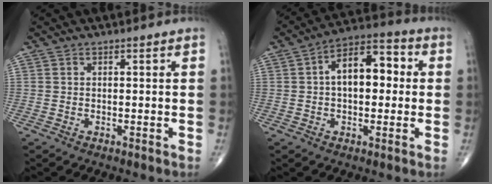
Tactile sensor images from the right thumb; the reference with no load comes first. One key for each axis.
{"total": 11.9, "fx": 1.3, "fy": 6.8, "fz": 9.7, "tx": -0.130, "ty": 0.032, "tz": 0.009}